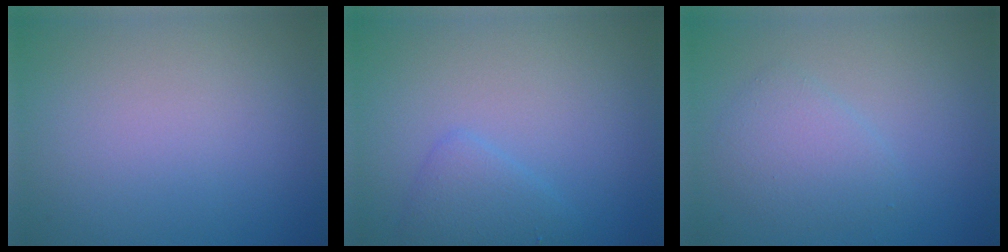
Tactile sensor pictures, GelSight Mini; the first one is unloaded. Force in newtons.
{"total": 2.0, "press": 2.0, "slide": 0.1}
{"total": 2.6, "press": 2.6, "slide": 0.2}